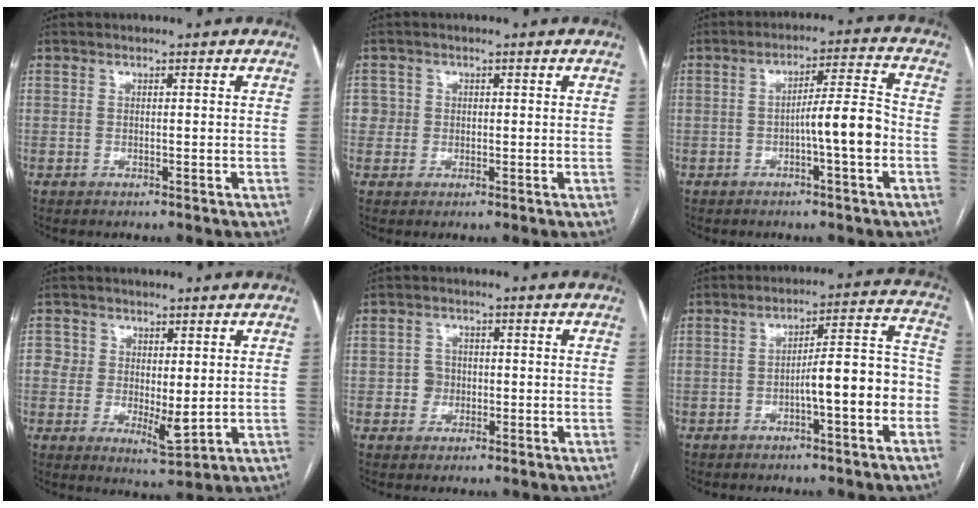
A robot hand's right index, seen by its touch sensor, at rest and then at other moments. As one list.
[{"total": 2.4, "force": [0.3, 2.4, -0.1], "torque": [0.020, 0.009, 0.002]}, {"total": 7.4, "force": [-2.1, 0.1, 7.1], "torque": [-0.109, 0.014, -0.033]}, {"total": 5.6, "force": [0.4, 3.6, 4.2], "torque": [-0.057, -0.010, 0.016]}, {"total": 2.5, "force": [-0.5, 2.4, 0.6], "torque": [-0.002, 0.009, -0.007]}, {"total": 9.1, "force": [-3.2, 1.4, 8.4], "torque": [-0.117, 0.039, -0.044]}]